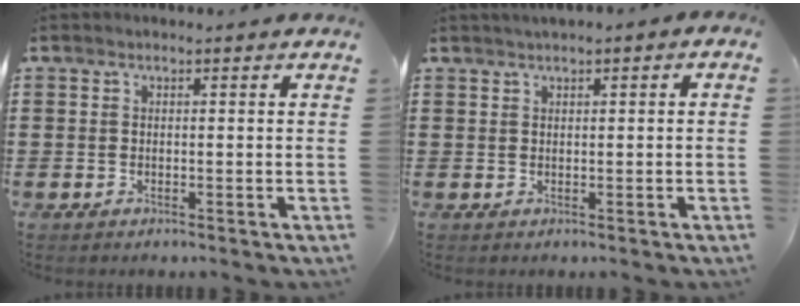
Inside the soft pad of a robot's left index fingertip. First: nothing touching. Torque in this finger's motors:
{"motor_torque": [1.29, -0.85, 0.55, 0.16]}